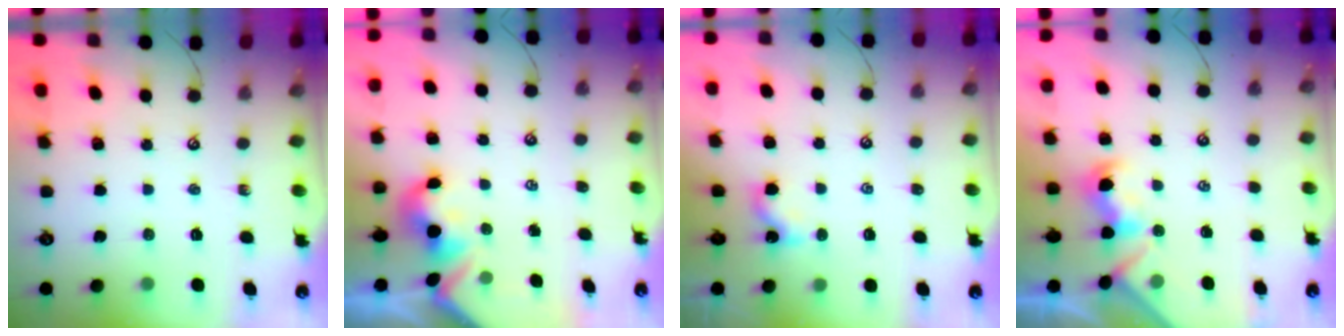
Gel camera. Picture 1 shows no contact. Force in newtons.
{"total": 2.2, "press": 2.1, "slide": 0.5}
{"total": 1.6, "press": 1.6, "slide": 0.4}
{"total": 2.8, "press": 2.6, "slide": 0.9}